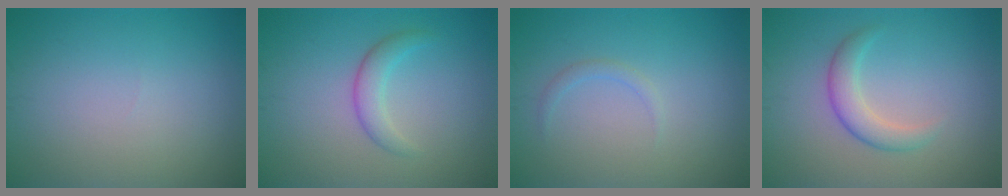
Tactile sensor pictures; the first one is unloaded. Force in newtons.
{"total": 2.2, "press": 2.2, "slide": 0.1}
{"total": 0.9, "press": 0.9, "slide": 0.1}
{"total": 2.5, "press": 2.5, "slide": 0.1}